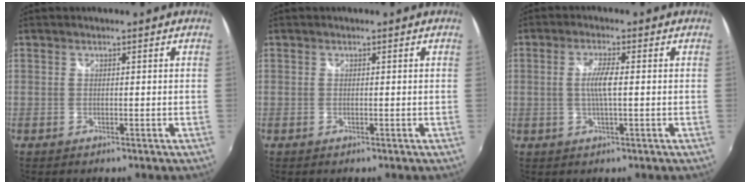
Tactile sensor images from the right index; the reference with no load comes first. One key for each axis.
{"total": 0.0}
{"total": 4.3, "fx": 0.0, "fy": 0.4, "fz": 4.3, "tx": -0.081, "ty": 0.000, "tz": 0.000}